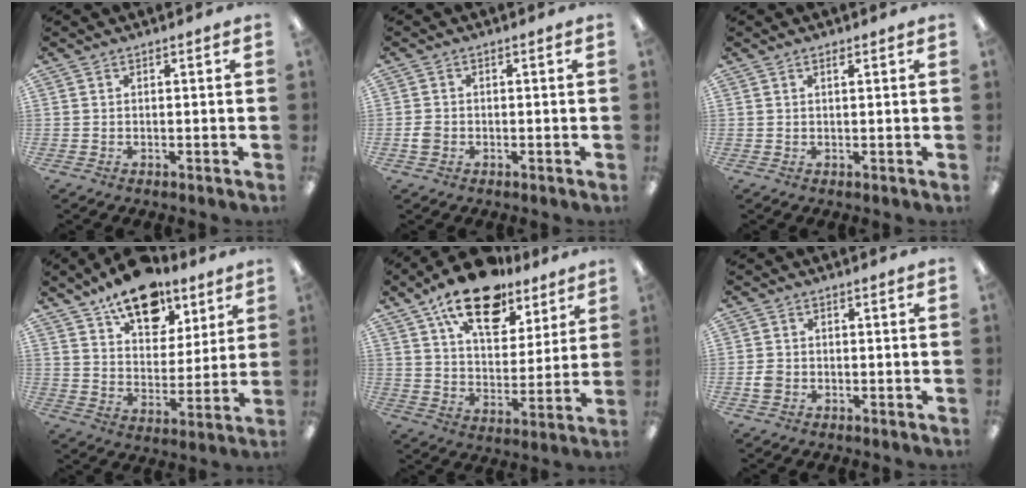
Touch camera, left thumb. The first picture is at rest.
{"total": 1.8, "force": [-0.5, 1.5, 1.0], "torque": [-0.017, 0.003, -0.009]}
{"total": 1.0, "force": [0.8, 0.3, 0.6], "torque": [-0.004, -0.002, 0.012]}
{"total": 15.8, "force": [11.6, 8.1, 7.1], "torque": [-0.098, -0.070, 0.205]}
{"total": 19.0, "force": [12.9, 9.1, 10.6], "torque": [-0.169, -0.063, 0.221]}
{"total": 2.1, "force": [-0.6, 1.7, 1.1], "torque": [-0.019, 0.005, -0.012]}